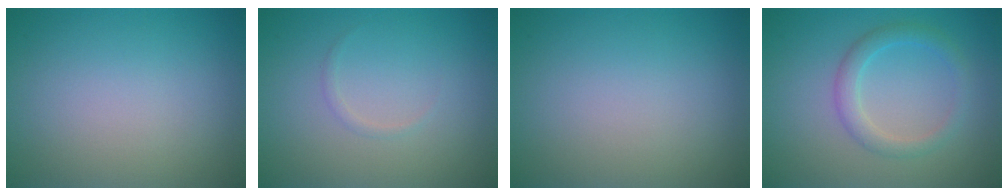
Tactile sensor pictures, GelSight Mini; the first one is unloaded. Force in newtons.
{"total": 0.5, "press": 0.5, "slide": 0.0}
{"total": 0.0}
{"total": 2.5, "press": 2.4, "slide": 0.2}